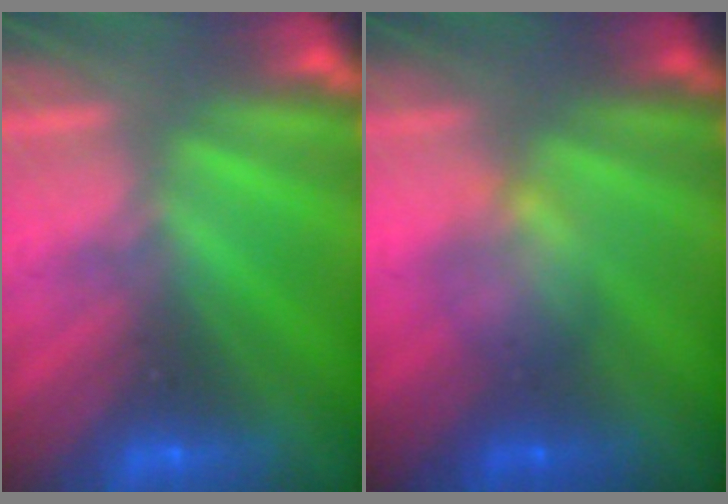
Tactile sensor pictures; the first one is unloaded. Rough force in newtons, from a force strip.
{"total": 2.1}